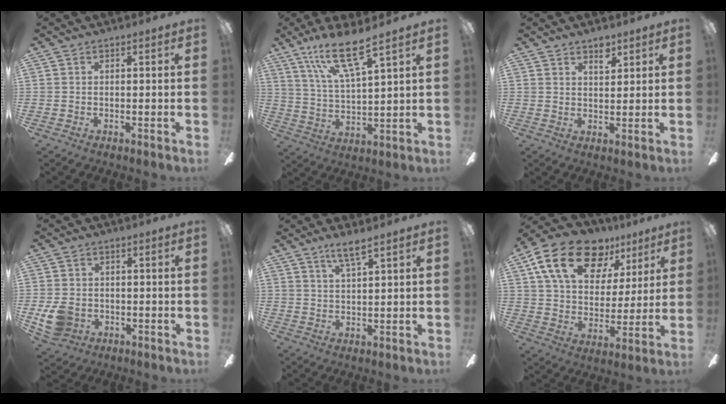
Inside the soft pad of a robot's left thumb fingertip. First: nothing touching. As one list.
[{"total": 13.8, "force": [9.6, 2.7, 9.4], "torque": [-0.184, -0.042, 0.168]}, {"total": 4.0, "force": [3.1, 1.9, 1.8], "torque": [-0.007, -0.019, 0.051]}, {"total": 7.3, "force": [-2.1, 6.1, 3.5], "torque": [-0.078, 0.017, -0.036]}, {"total": 4.4, "force": [3.4, 0.3, 2.8], "torque": [-0.063, -0.009, 0.059]}, {"total": 20.7, "force": [11.3, 12.3, 12.2], "torque": [-0.200, -0.045, 0.201]}]